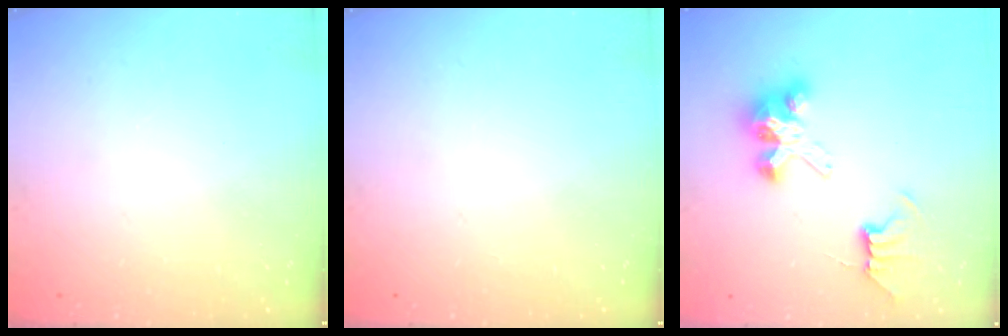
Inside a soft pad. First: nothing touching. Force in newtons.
{"total": 0.0}
{"total": 8.0, "press": 8.0, "slide": 0.5}